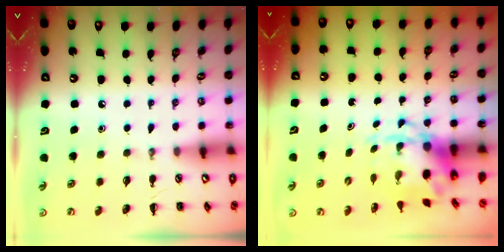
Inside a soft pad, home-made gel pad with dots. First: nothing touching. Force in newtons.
{"total": 3.7, "press": 3.6, "slide": 0.9}